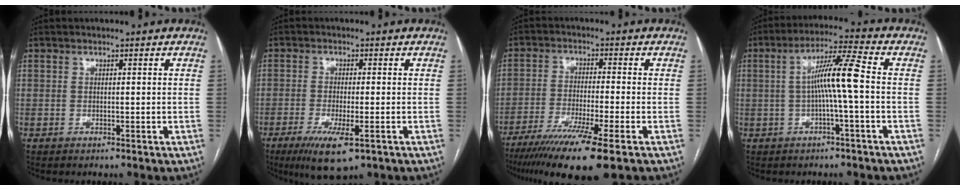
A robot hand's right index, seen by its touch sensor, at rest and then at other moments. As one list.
[{"total": 7.3, "force": [-3.8, 1.4, 6.1], "torque": [-0.107, -0.019, -0.059]}, {"total": 12.9, "force": [-8.6, -0.3, 9.6], "torque": [-0.168, -0.035, -0.140]}, {"total": 7.9, "force": [-0.3, -0.6, 7.9], "torque": [-0.139, 0.019, -0.008]}]